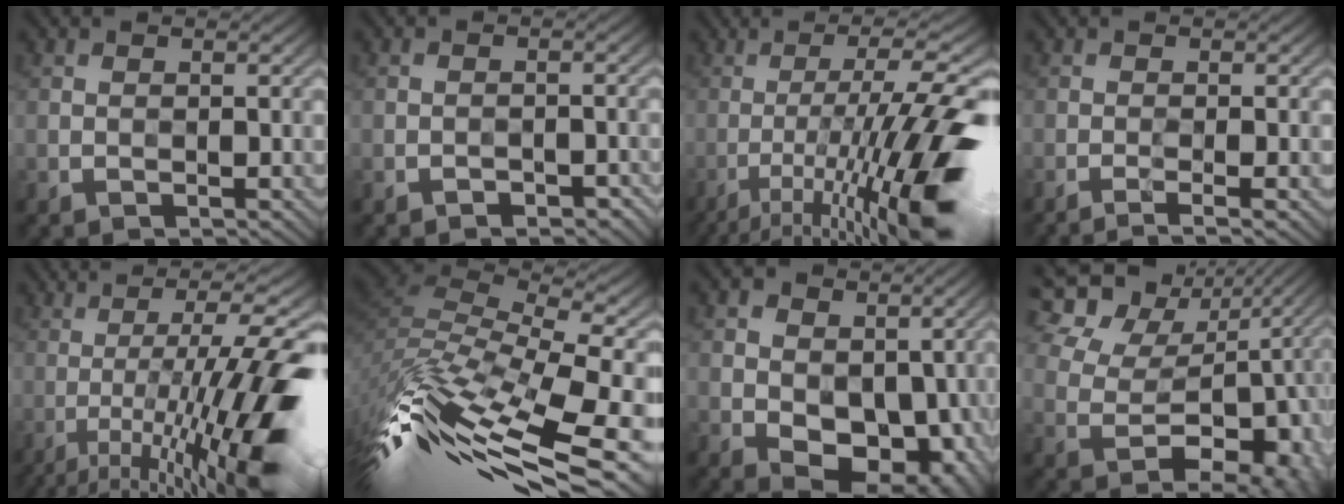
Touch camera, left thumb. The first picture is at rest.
{"total": 1.8, "force": [-1.7, 0.4, 0.1], "torque": [0.000, 0.005, -0.028]}
{"total": 14.4, "force": [-7.0, 2.1, 12.4], "torque": [-0.181, 0.019, -0.114]}
{"total": 2.9, "force": [-1.9, -0.2, 2.1], "torque": [-0.036, 0.002, -0.037]}
{"total": 13.9, "force": [-4.7, 1.8, 13.0], "torque": [-0.174, 0.020, -0.074]}
{"total": 15.5, "force": [-7.0, 4.7, 13.0], "torque": [-0.279, -0.006, -0.110]}
{"total": 10.6, "force": [-0.4, 7.9, 7.1], "torque": [-0.103, -0.019, 0.004]}
{"total": 12.3, "force": [2.3, 9.2, 7.9], "torque": [-0.130, 0.037, 0.054]}